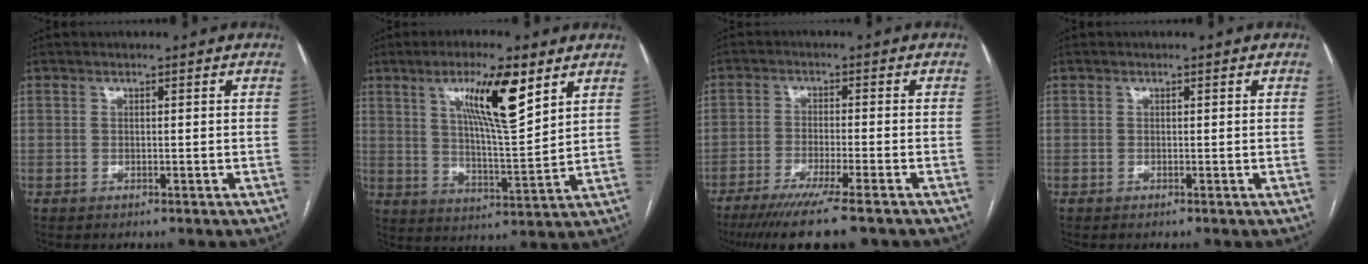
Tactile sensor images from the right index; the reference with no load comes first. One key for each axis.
{"total": 11.6, "fx": 5.9, "fy": 1.5, "fz": 9.9, "tx": -0.171, "ty": -0.003, "tz": 0.101}
{"total": 10.9, "fx": -8.1, "fy": 0.2, "fz": 7.2, "tx": -0.110, "ty": -0.027, "tz": -0.127}
{"total": 0.0}